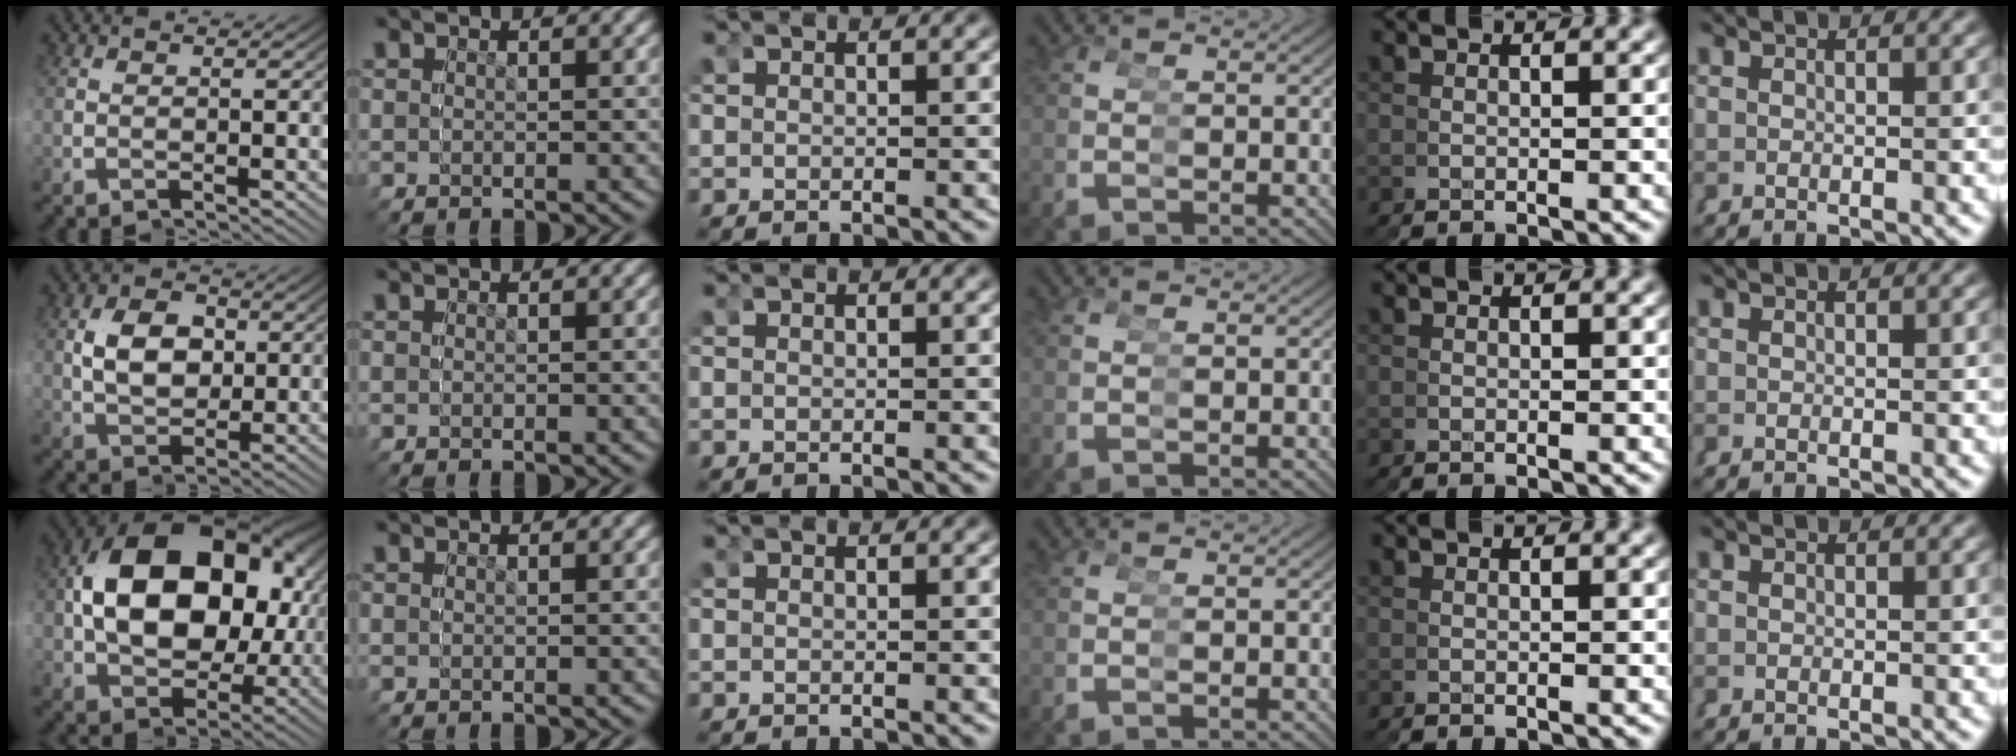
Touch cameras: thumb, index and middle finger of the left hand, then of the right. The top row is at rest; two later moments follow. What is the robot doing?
{"motion": "grasp_and_lifting", "object": "cubes"}